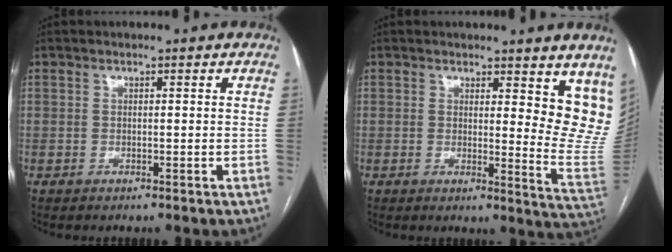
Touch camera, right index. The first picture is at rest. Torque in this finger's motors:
{"motor_torque": [0.24, 0.28, 0.15, 0.01]}